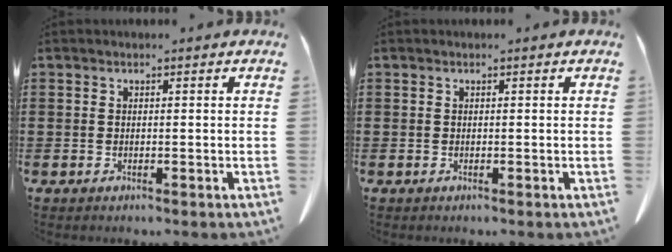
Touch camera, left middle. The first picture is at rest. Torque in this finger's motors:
{"motor_torque": [-0.04, 0.04, 0.00, 0.00]}